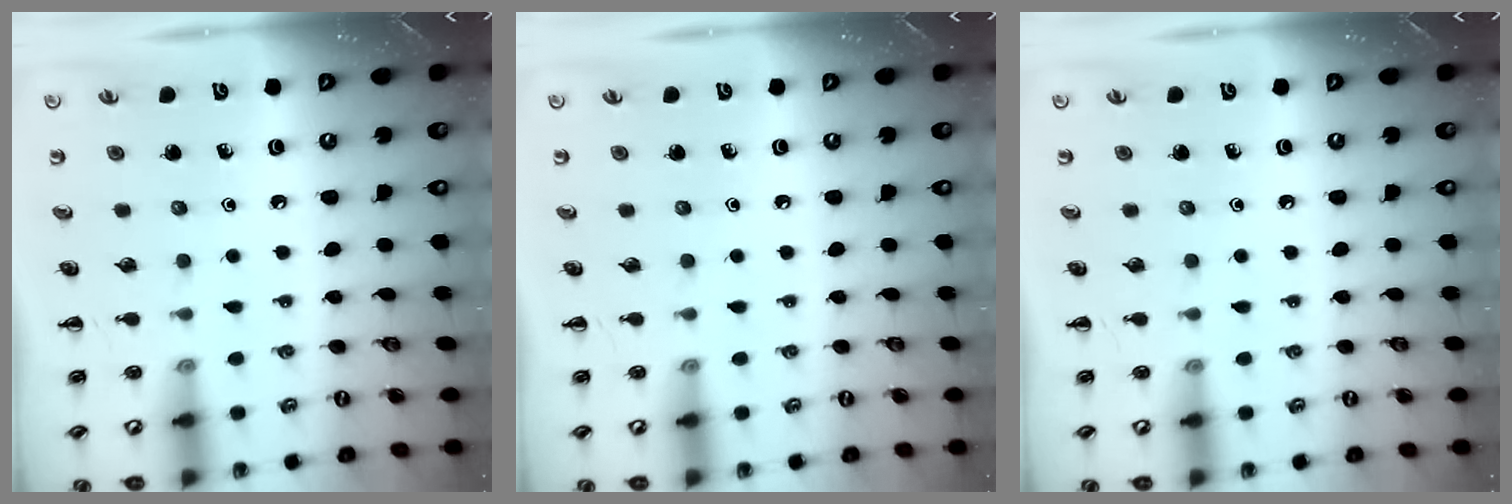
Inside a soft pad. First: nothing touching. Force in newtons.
{"total": 0.0}
{"total": 0.0}